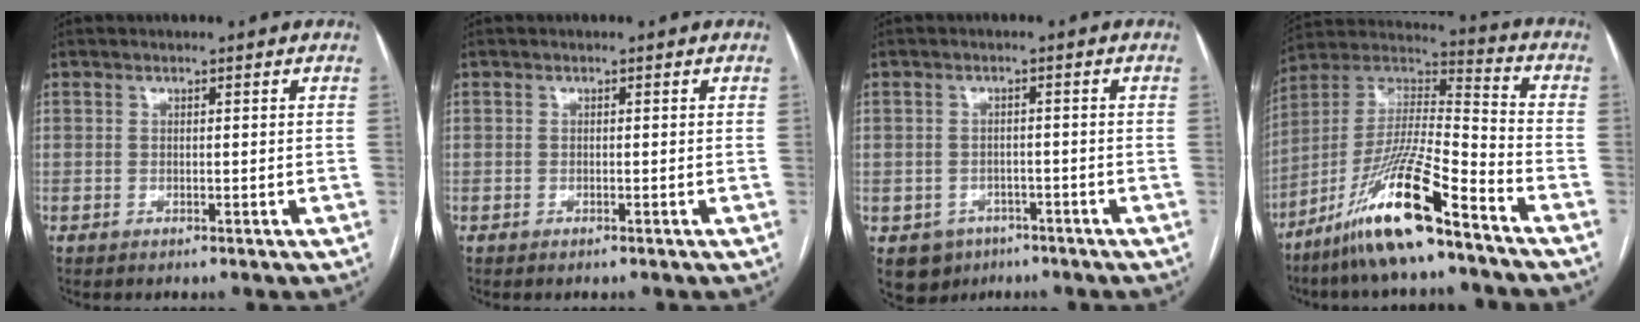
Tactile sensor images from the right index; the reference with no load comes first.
{"total": 0.0}
{"total": 4.6, "force": [-2.5, 3.8, 0.7], "torque": [-0.008, 0.007, -0.033]}
{"total": 16.7, "force": [-11.2, 1.2, 12.4], "torque": [-0.255, -0.012, -0.208]}